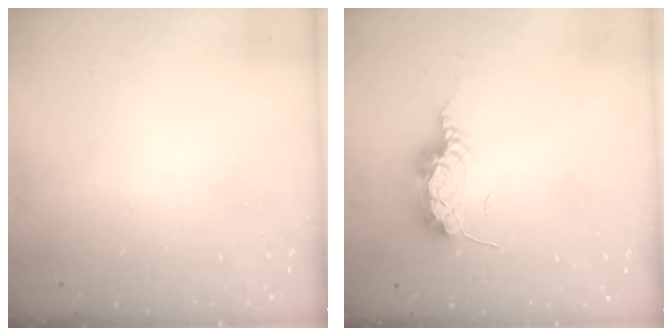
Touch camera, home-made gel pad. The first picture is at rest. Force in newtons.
{"total": 7.8, "press": 7.6, "slide": 1.9}